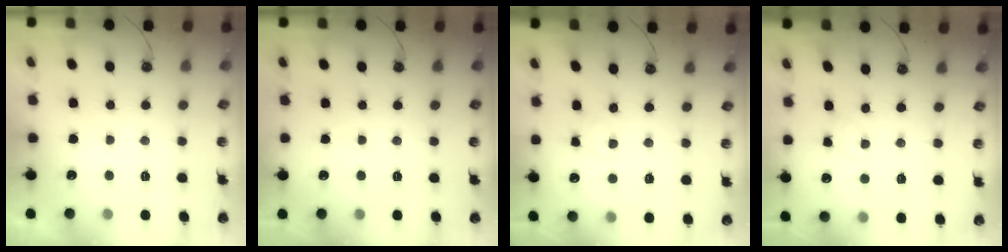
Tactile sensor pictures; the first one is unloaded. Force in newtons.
{"total": 0.0}
{"total": 4.1, "press": 4.0, "slide": 0.5}
{"total": 2.8, "press": 2.8, "slide": 0.4}